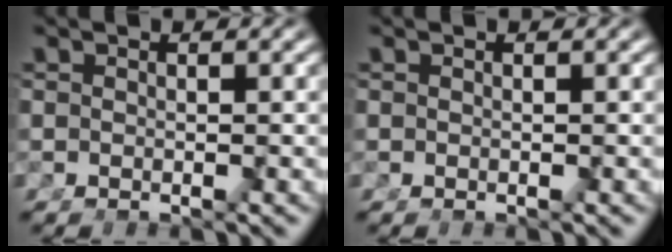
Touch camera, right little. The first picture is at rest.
{"total": 0.0}